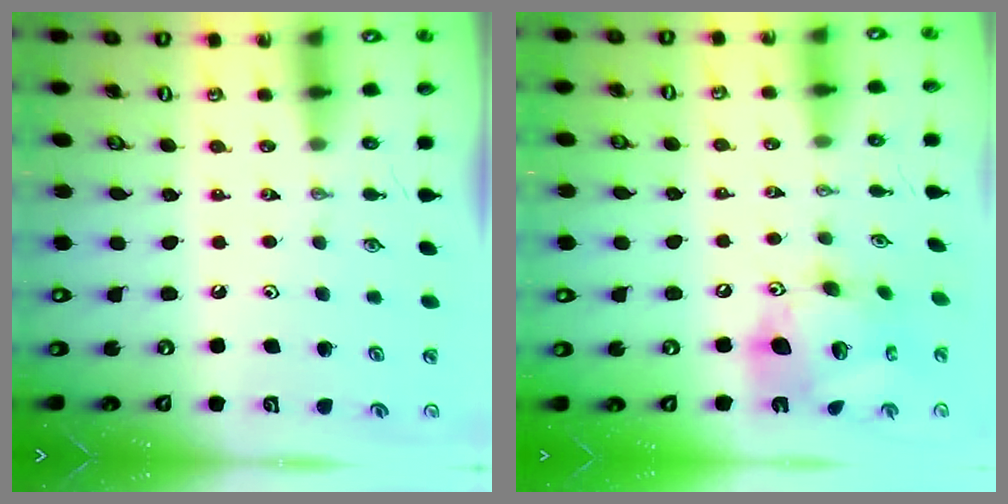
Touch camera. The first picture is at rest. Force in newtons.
{"total": 17.2, "press": 17.1, "slide": 1.9}